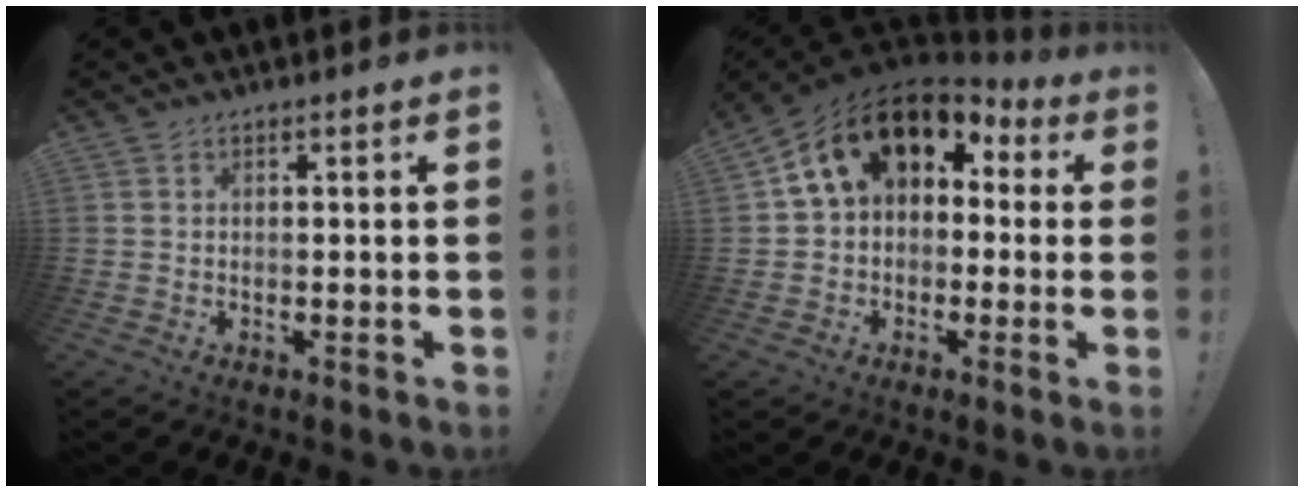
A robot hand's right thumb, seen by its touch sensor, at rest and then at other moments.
{"total": 14.5, "force": [6.3, 9.0, 9.4], "torque": [-0.159, -0.018, 0.114]}